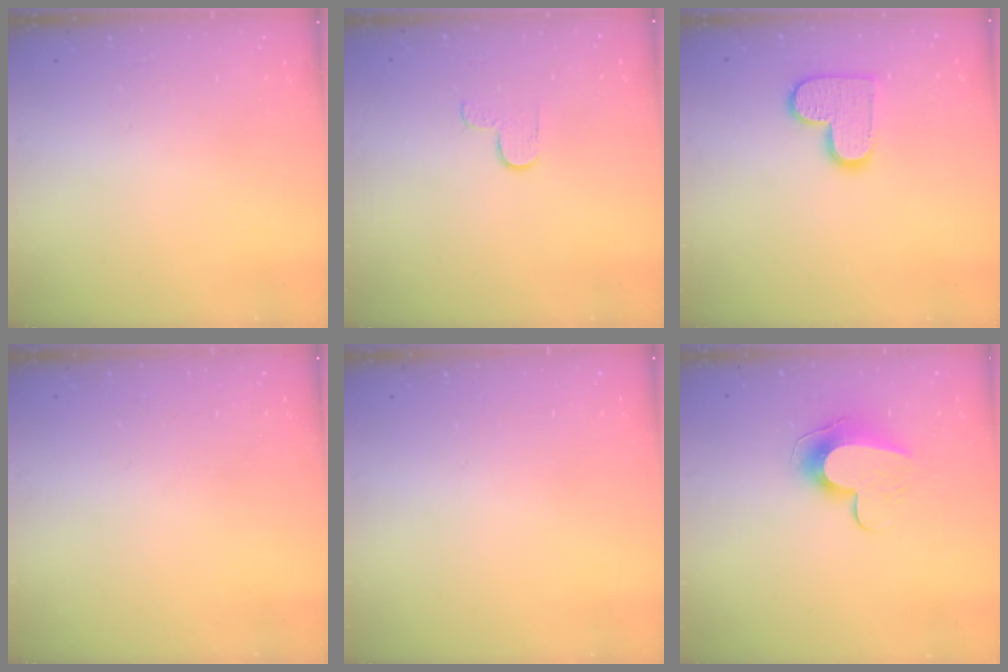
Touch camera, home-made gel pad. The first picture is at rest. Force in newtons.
{"total": 2.7, "press": 2.6, "slide": 0.4}
{"total": 11.7, "press": 11.6, "slide": 0.6}
{"total": 0.0}
{"total": 0.0}
{"total": 11.8, "press": 11.8, "slide": 0.6}